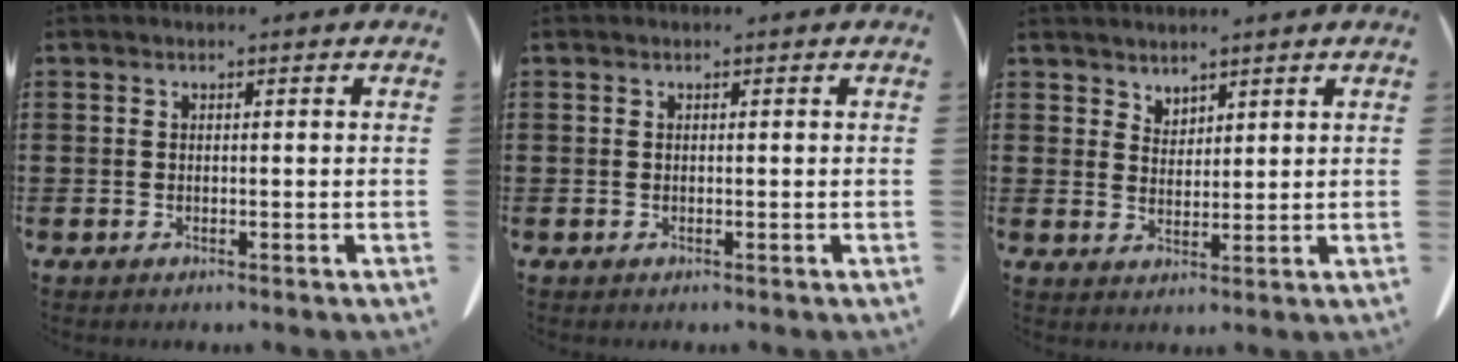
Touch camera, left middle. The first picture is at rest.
{"total": 0.0}
{"total": 2.5, "force": [2.4, 0.6, -0.3], "torque": [-0.001, -0.003, 0.047]}